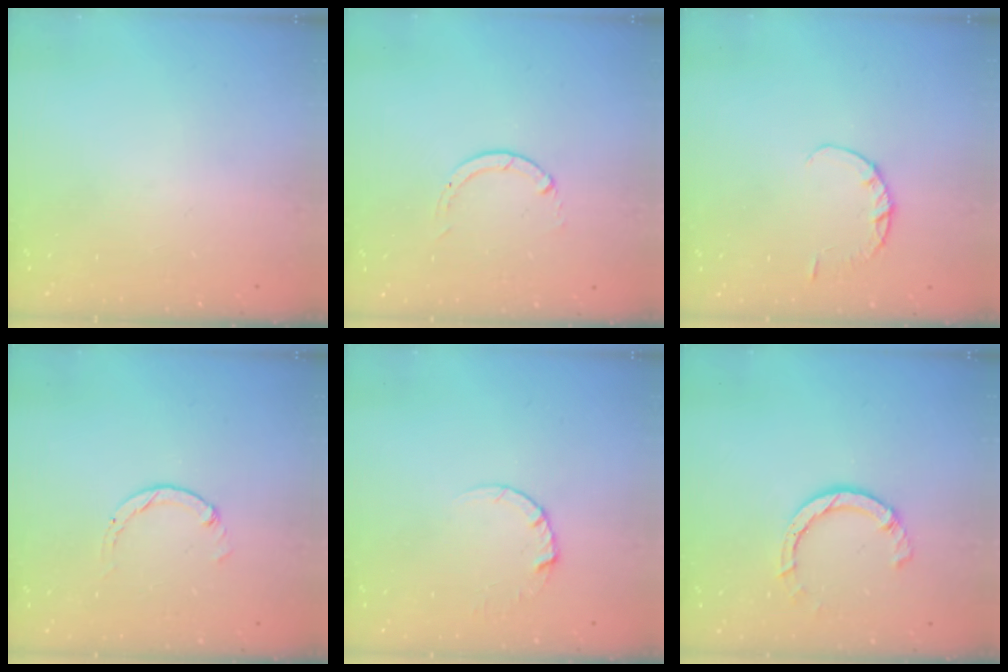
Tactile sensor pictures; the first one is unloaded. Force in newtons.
{"total": 0.0}
{"total": 2.9, "press": 2.8, "slide": 0.4}
{"total": 0.0}
{"total": 2.7, "press": 2.7, "slide": 0.2}
{"total": 6.2, "press": 6.2, "slide": 0.9}